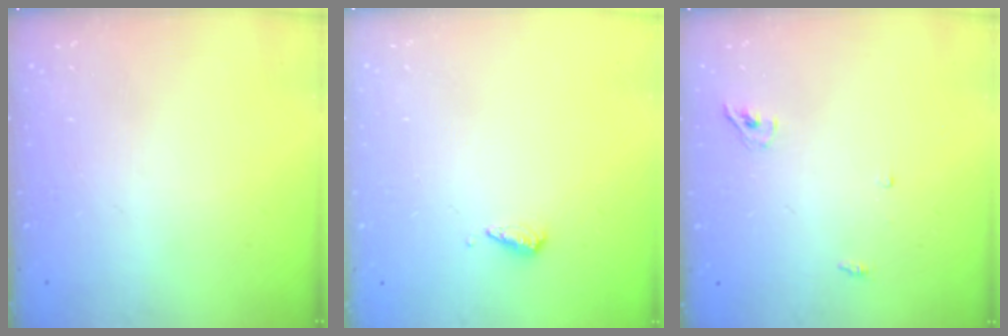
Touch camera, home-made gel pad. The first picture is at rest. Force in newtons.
{"total": 3.0, "press": 3.0, "slide": 0.2}
{"total": 3.4, "press": 3.4, "slide": 0.7}